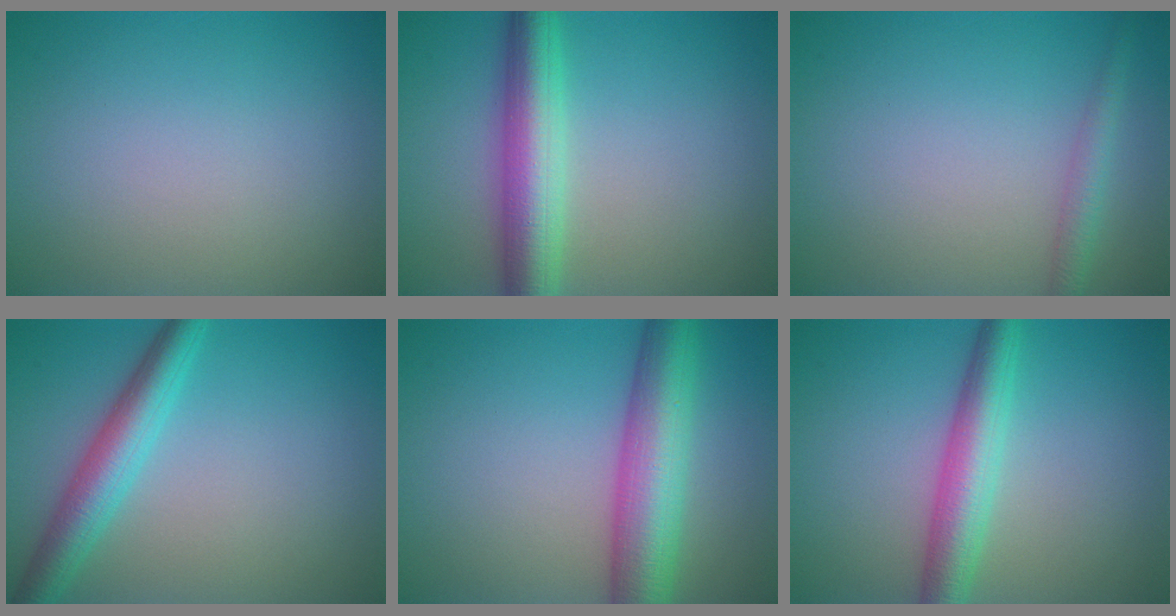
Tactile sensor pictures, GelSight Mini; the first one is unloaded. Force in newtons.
{"total": 6.3, "press": 6.3, "slide": 0.2}
{"total": 2.0, "press": 2.0, "slide": 0.1}
{"total": 4.6, "press": 4.6, "slide": 0.2}
{"total": 8.0, "press": 8.0, "slide": 0.3}
{"total": 4.8, "press": 4.8, "slide": 0.1}